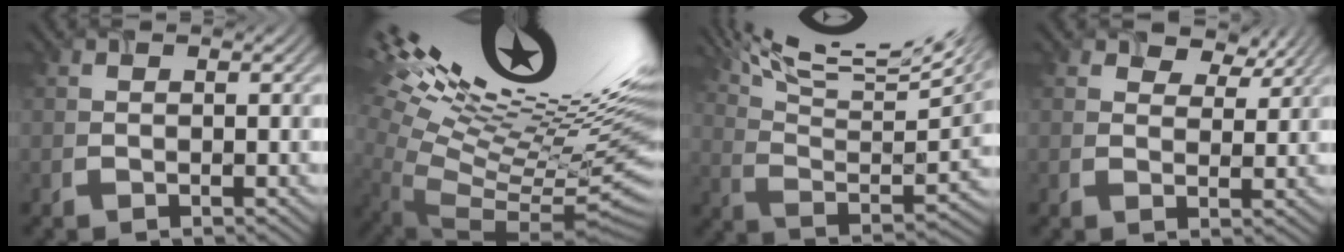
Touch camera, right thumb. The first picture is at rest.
{"total": 19.5, "force": [8.0, 5.5, 16.9], "torque": [-0.238, 0.030, 0.147]}
{"total": 16.7, "force": [11.2, 3.8, 11.9], "torque": [-0.225, 0.020, 0.164]}
{"total": 3.6, "force": [2.2, 2.3, 1.7], "torque": [-0.027, 0.001, 0.035]}